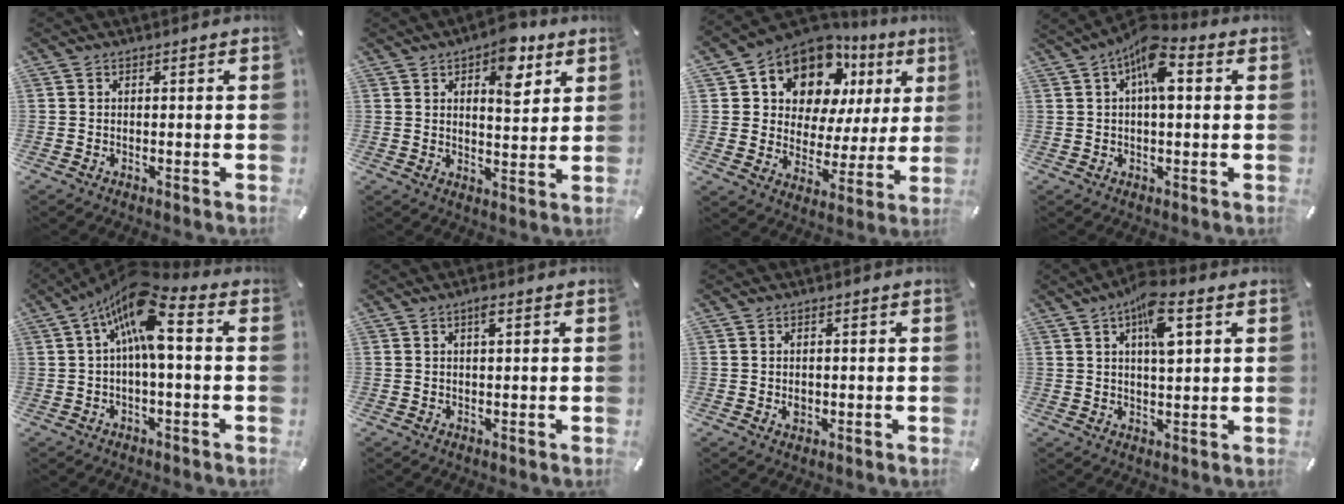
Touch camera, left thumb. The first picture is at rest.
{"total": 9.8, "force": [5.5, 4.9, 6.4], "torque": [-0.075, -0.026, 0.088]}
{"total": 12.4, "force": [8.4, 7.9, 4.6], "torque": [-0.098, -0.066, 0.154]}
{"total": 9.4, "force": [3.1, 4.2, 7.8], "torque": [-0.120, -0.008, 0.049]}
{"total": 14.1, "force": [3.2, 5.5, 12.6], "torque": [-0.234, -0.016, 0.053]}
{"total": 2.0, "force": [0.8, 0.5, 1.7], "torque": [-0.036, 0.003, 0.012]}
{"total": 1.5, "force": [0.0, 1.4, 0.7], "torque": [-0.005, 0.002, -0.003]}
{"total": 9.1, "force": [3.9, 3.3, 7.5], "torque": [-0.120, -0.006, 0.062]}